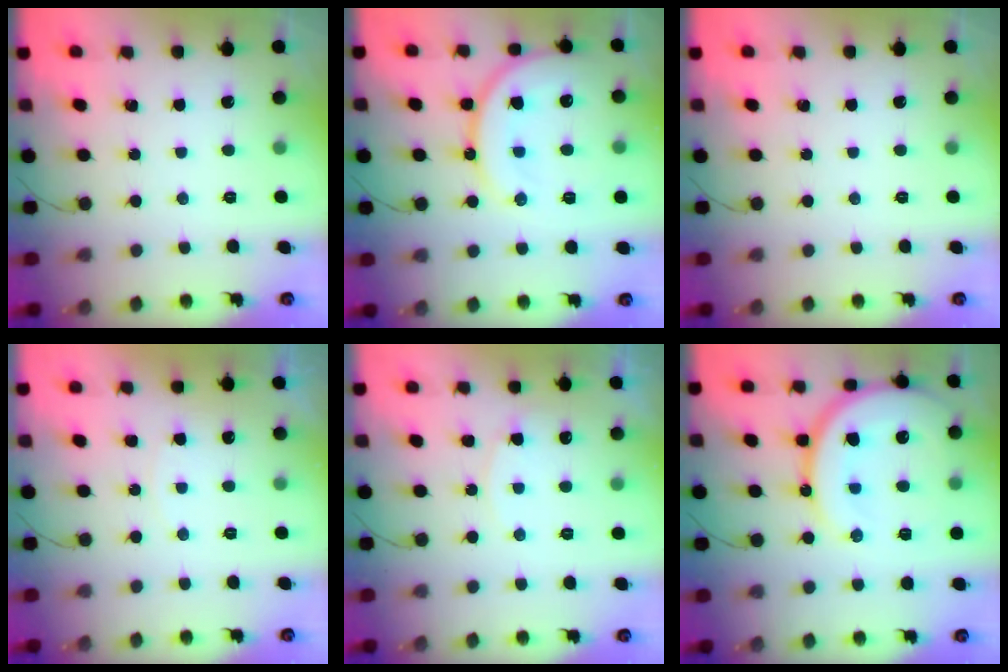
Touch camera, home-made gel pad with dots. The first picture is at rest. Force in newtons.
{"total": 16.8, "press": 16.4, "slide": 3.7}
{"total": 0.0}
{"total": 4.2, "press": 3.9, "slide": 1.6}
{"total": 7.0, "press": 7.0, "slide": 0.5}
{"total": 17.4, "press": 17.3, "slide": 1.8}